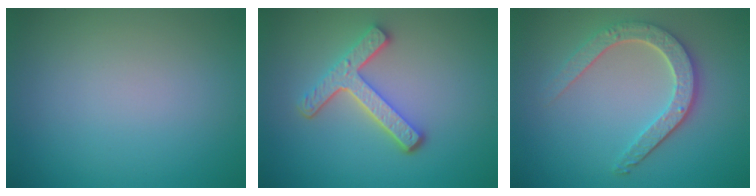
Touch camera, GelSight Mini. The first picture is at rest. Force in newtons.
{"total": 4.5, "press": 3.4, "slide": 2.9}
{"total": 4.5, "press": 3.6, "slide": 2.7}